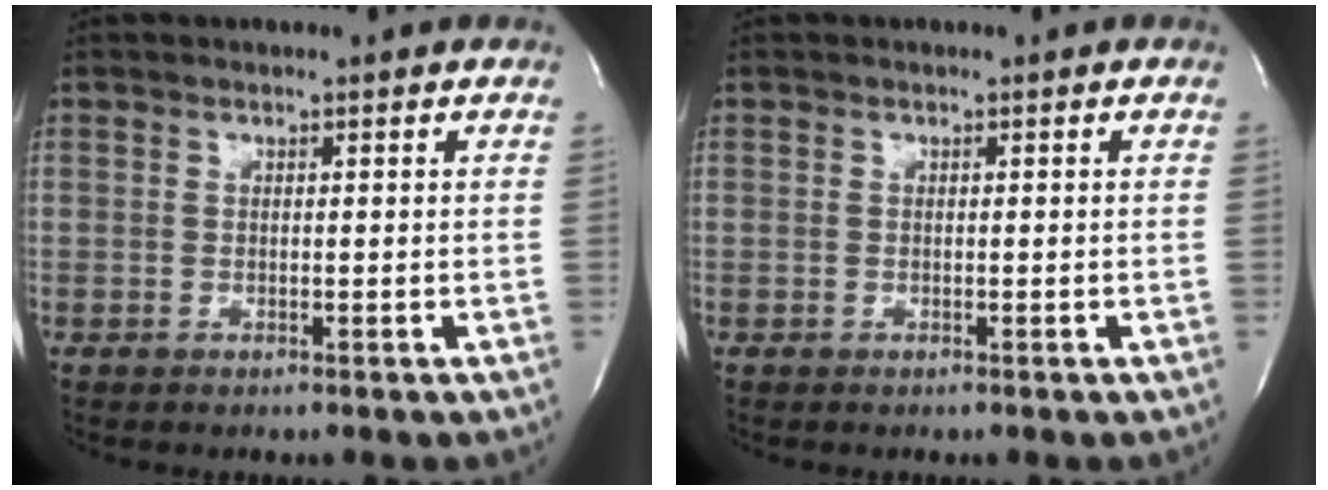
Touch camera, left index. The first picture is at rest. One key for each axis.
{"total": 0.0}